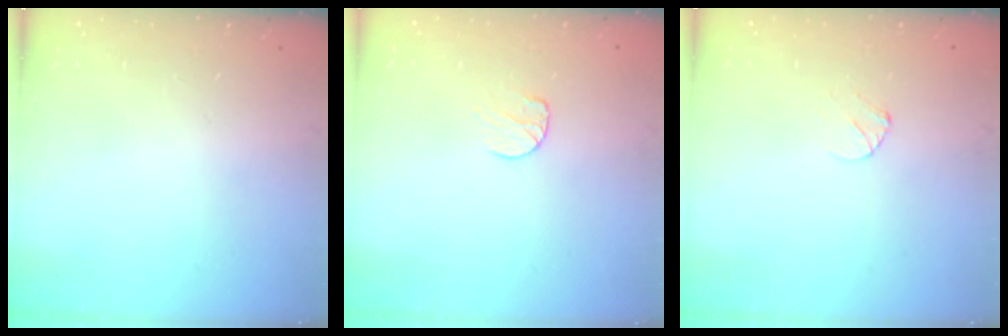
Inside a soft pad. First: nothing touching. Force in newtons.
{"total": 6.8, "press": 6.8, "slide": 0.5}
{"total": 3.0, "press": 3.0, "slide": 0.3}